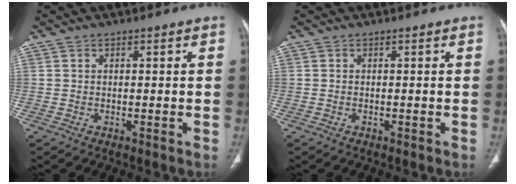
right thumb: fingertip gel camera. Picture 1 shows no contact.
{"total": 0.0}